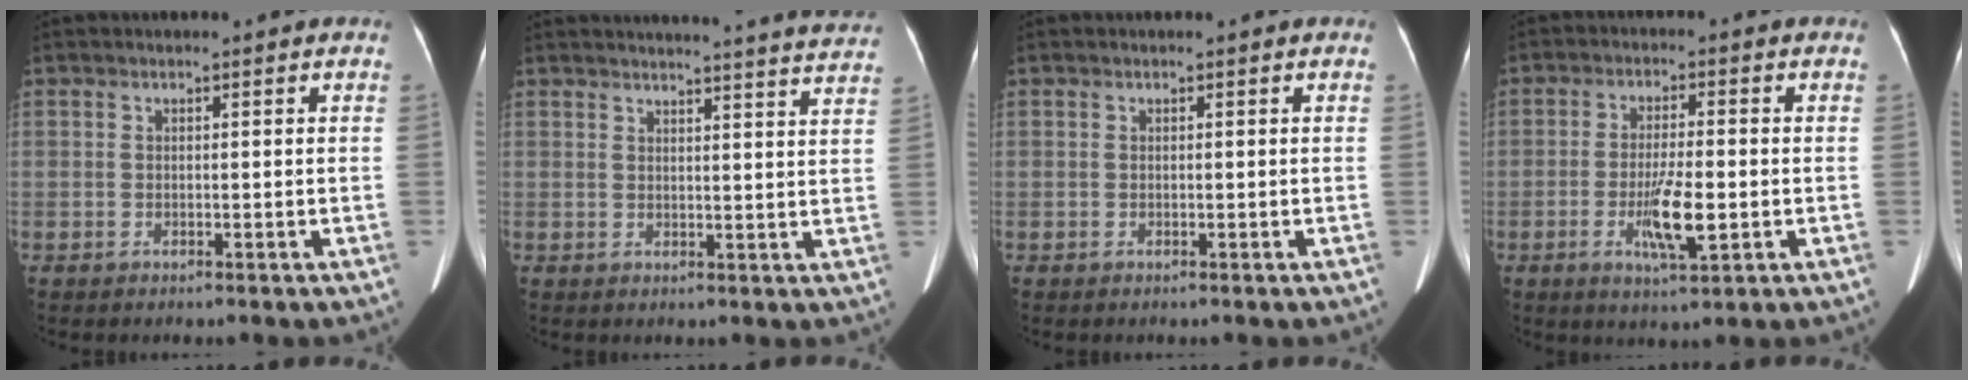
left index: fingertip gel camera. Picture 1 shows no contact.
{"total": 21.9, "force": [21.3, 0.1, 5.2], "torque": [-0.065, -0.058, 0.235]}
{"total": 0.0}
{"total": 6.9, "force": [-1.9, 1.1, 6.5], "torque": [-0.125, -0.014, -0.031]}